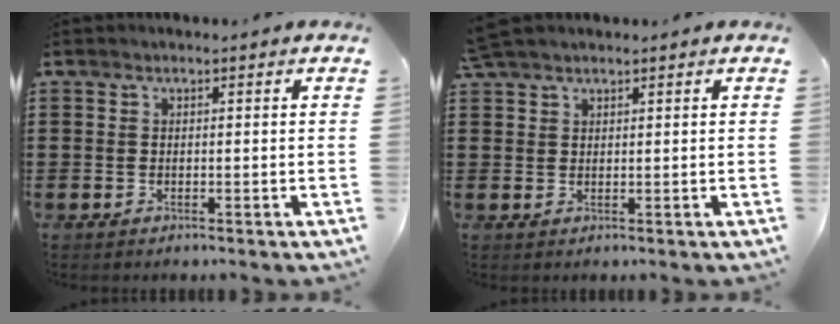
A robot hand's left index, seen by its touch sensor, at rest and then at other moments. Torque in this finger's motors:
{"motor_torque": [0.29, -0.16, 0.23, 0.15]}